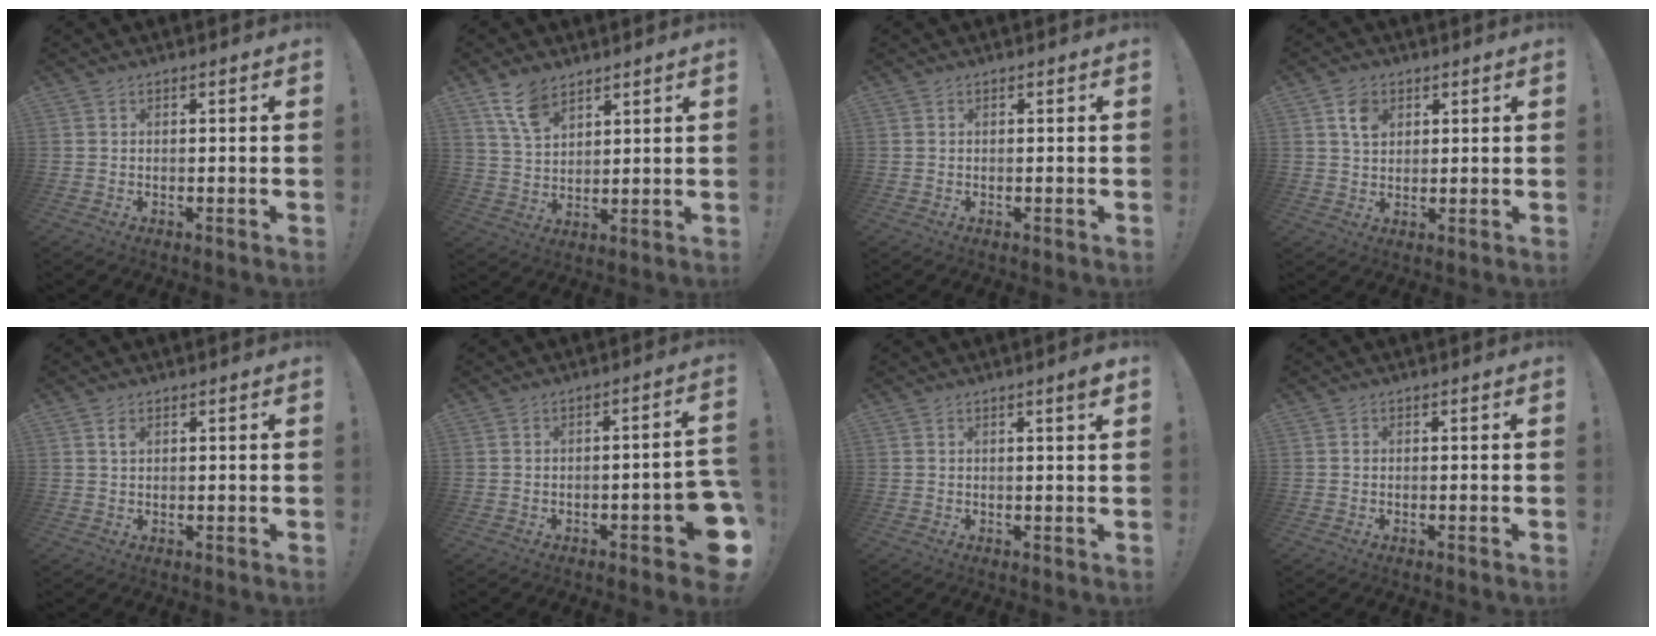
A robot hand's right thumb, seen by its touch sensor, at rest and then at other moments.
{"total": 8.7, "force": [6.2, 4.2, 4.5], "torque": [-0.089, -0.023, 0.119]}
{"total": 0.0}
{"total": 6.0, "force": [2.9, 4.5, 2.8], "torque": [-0.042, -0.004, 0.053]}
{"total": 1.6, "force": [0.9, 0.9, 1.0], "torque": [-0.013, -0.001, 0.016]}
{"total": 6.7, "force": [-2.9, 2.0, 5.7], "torque": [-0.074, 0.011, -0.042]}
{"total": 2.5, "force": [1.2, -0.2, 2.1], "torque": [-0.025, -0.008, 0.016]}
{"total": 0.0}